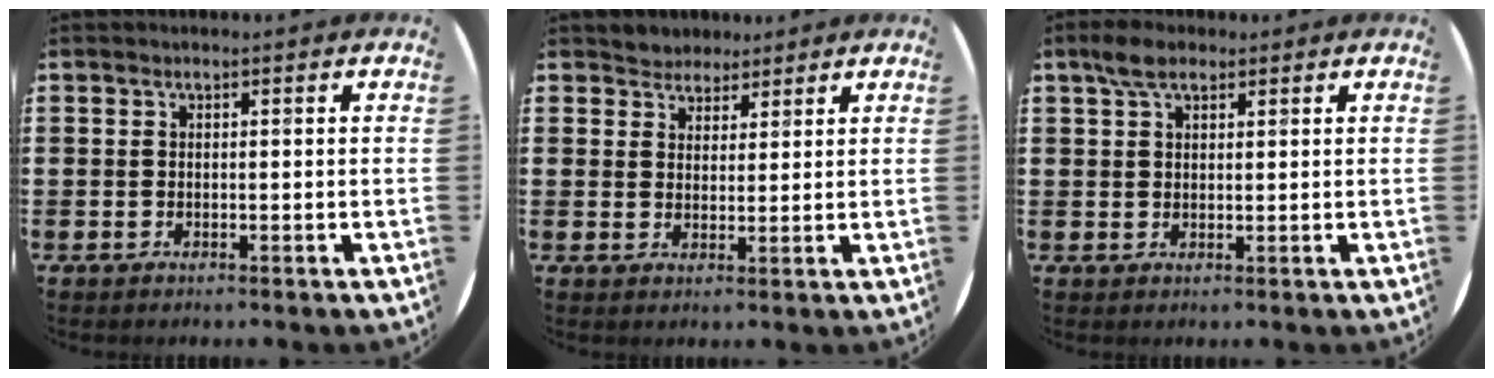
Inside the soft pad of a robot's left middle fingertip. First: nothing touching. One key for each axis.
{"total": 3.1, "fx": 2.7, "fy": 1.4, "fz": -0.4, "tx": -0.004, "ty": 0.001, "tz": 0.053}
{"total": 3.7, "fx": 2.6, "fy": 1.8, "fz": 1.9, "tx": -0.034, "ty": 0.006, "tz": 0.045}